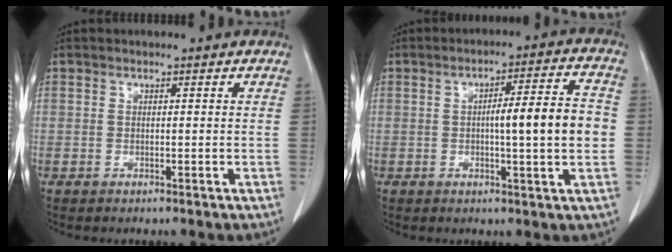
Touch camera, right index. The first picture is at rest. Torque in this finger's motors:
{"motor_torque": [0.40, 0.08, 0.23, 0.05]}